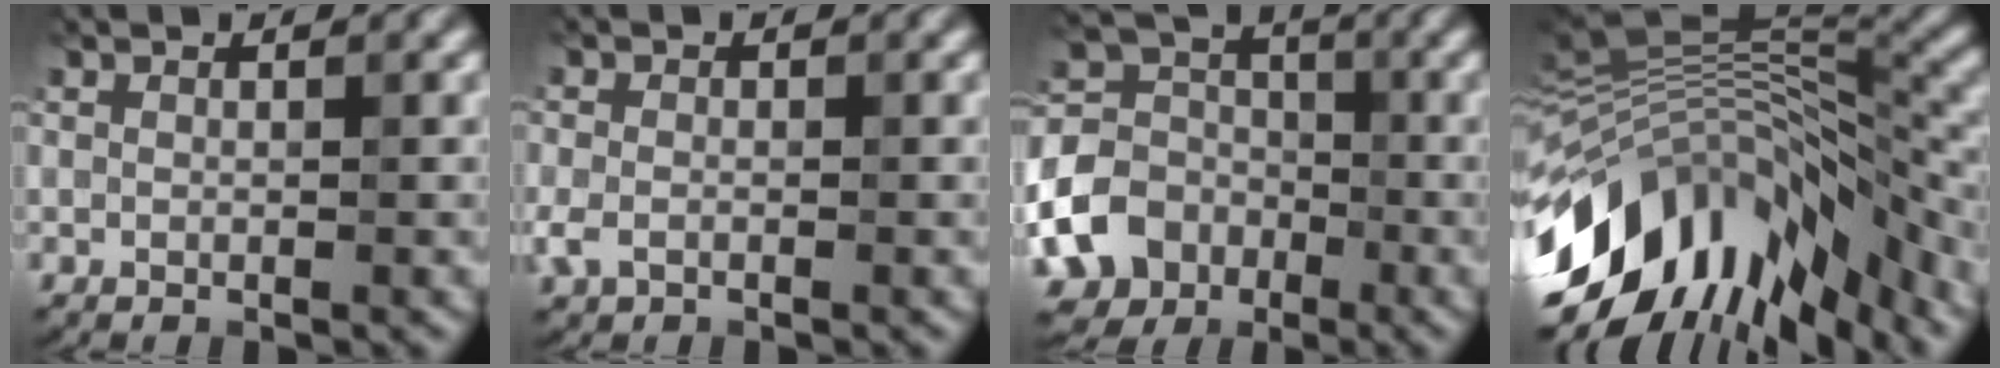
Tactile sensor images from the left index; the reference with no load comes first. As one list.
[{"total": 1.9, "force": [-1.8, -0.4, 0.0], "torque": [-0.024, -0.012, 0.001]}, {"total": 9.0, "force": [-6.2, 6.3, 1.5], "torque": [-0.060, -0.034, -0.089]}, {"total": 13.1, "force": [-8.3, 5.0, 8.7], "torque": [-0.201, 0.002, -0.105]}]